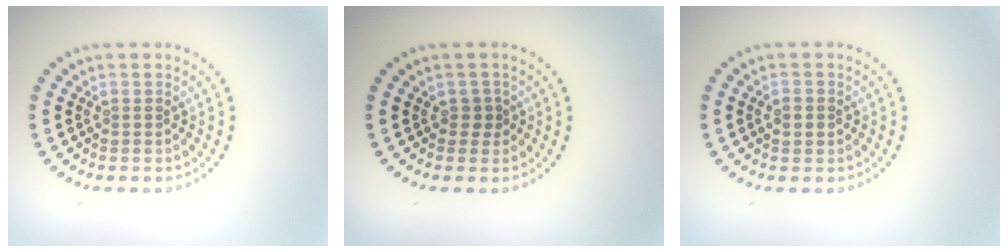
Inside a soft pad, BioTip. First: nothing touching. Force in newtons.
{"total": 1.2, "press": 0.8, "slide": 0.8}
{"total": 1.7, "press": 1.7, "slide": 0.1}